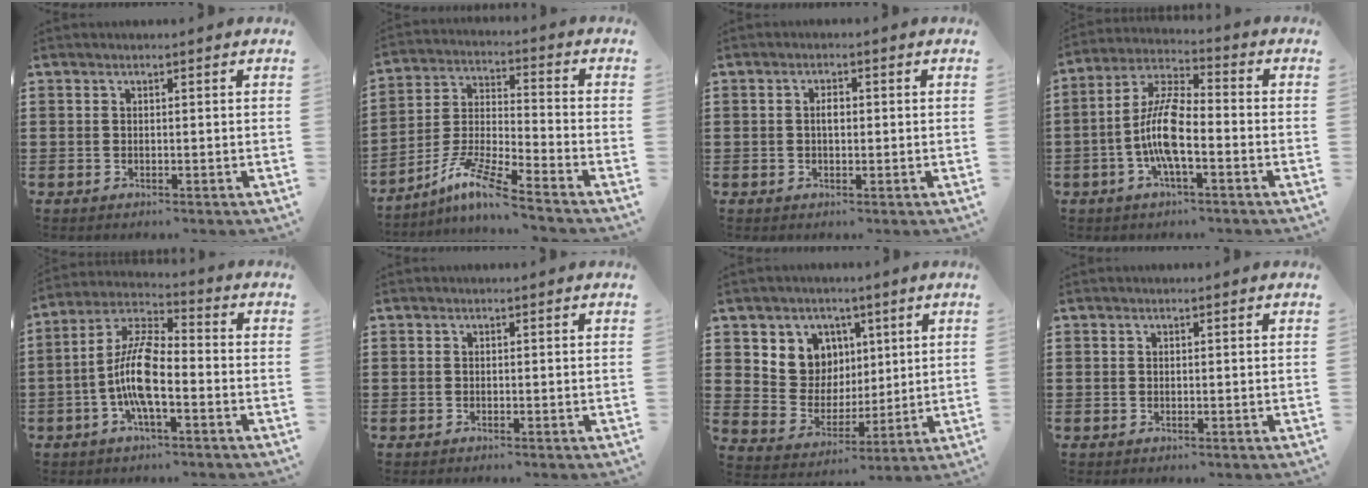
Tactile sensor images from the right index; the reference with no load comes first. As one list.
[{"total": 9.3, "force": [-7.4, 0.4, 5.7], "torque": [-0.129, -0.007, -0.150]}, {"total": 2.0, "force": [0.1, 0.9, 1.7], "torque": [-0.034, 0.005, 0.001]}, {"total": 9.4, "force": [-2.5, 2.8, 8.7], "torque": [-0.202, -0.014, -0.052]}, {"total": 9.9, "force": [-2.5, 3.1, 9.1], "torque": [-0.209, -0.011, -0.053]}, {"total": 0.0}, {"total": 8.0, "force": [3.2, 7.2, 1.1], "torque": [-0.062, -0.018, 0.062]}, {"total": 0.0}]